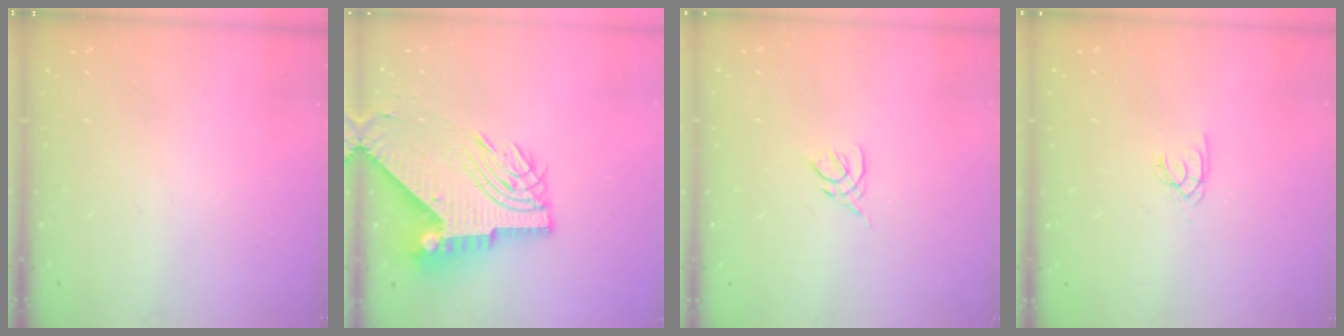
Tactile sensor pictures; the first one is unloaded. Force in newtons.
{"total": 13.2, "press": 13.1, "slide": 1.6}
{"total": 2.2, "press": 2.1, "slide": 0.6}
{"total": 2.0, "press": 2.0, "slide": 0.4}